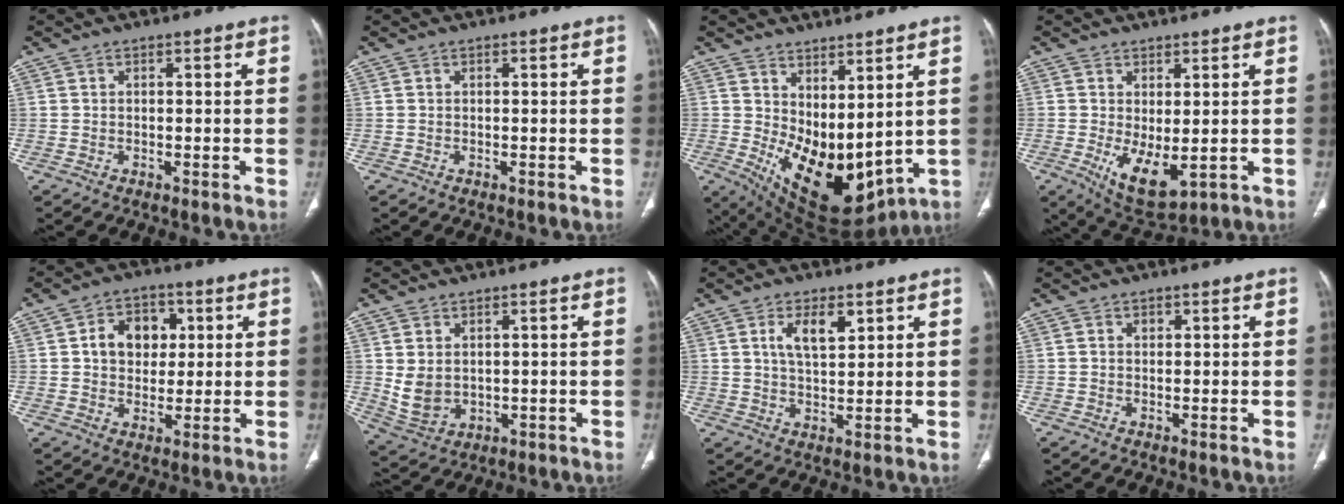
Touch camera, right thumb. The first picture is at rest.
{"total": 0.0}
{"total": 16.2, "force": [3.0, 8.6, 13.4], "torque": [-0.203, -0.046, 0.086]}
{"total": 7.8, "force": [-1.1, 3.5, 6.9], "torque": [-0.111, -0.021, 0.000]}
{"total": 9.1, "force": [2.0, 7.0, 5.5], "torque": [-0.047, 0.003, 0.030]}
{"total": 6.1, "force": [0.9, 4.5, 4.1], "torque": [-0.071, -0.010, 0.040]}
{"total": 6.3, "force": [2.7, 2.9, 4.9], "torque": [-0.079, -0.015, 0.052]}
{"total": 0.9, "force": [0.4, 0.7, 0.4], "torque": [-0.002, 0.000, 0.006]}